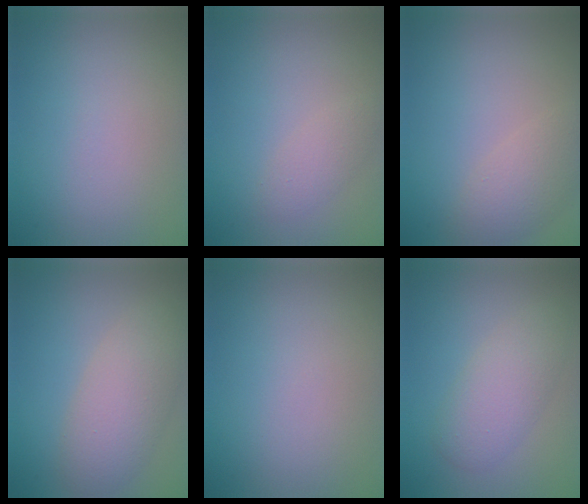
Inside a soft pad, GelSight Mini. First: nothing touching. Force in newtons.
{"total": 1.5, "press": 1.5, "slide": 0.0}
{"total": 3.0, "press": 2.9, "slide": 0.4}
{"total": 4.7, "press": 4.7, "slide": 0.3}
{"total": 0.0}
{"total": 3.6, "press": 3.6, "slide": 0.2}